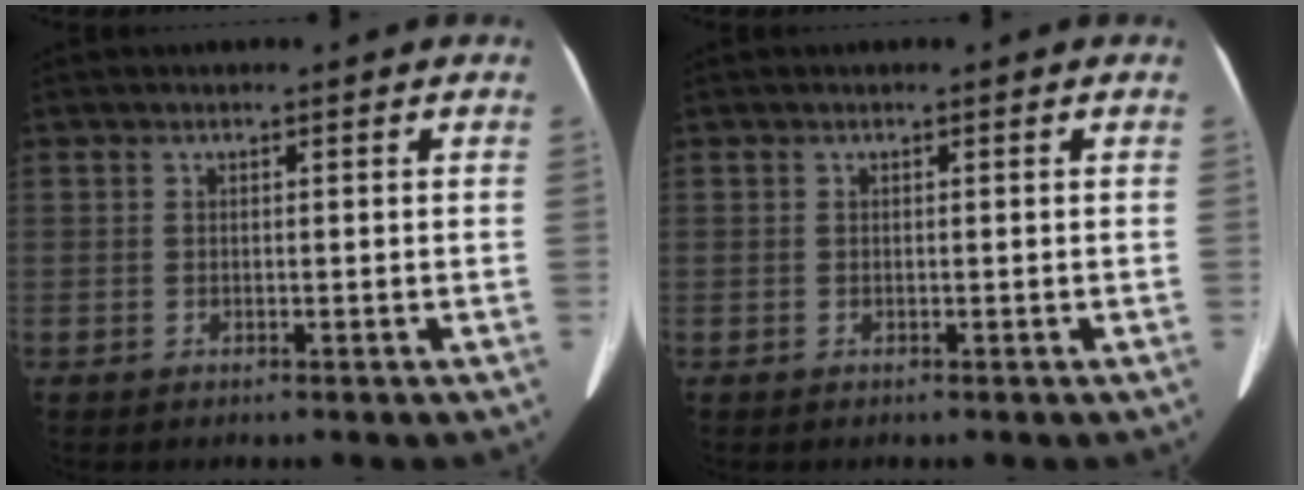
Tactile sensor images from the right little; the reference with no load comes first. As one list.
[{"total": 0.0}]